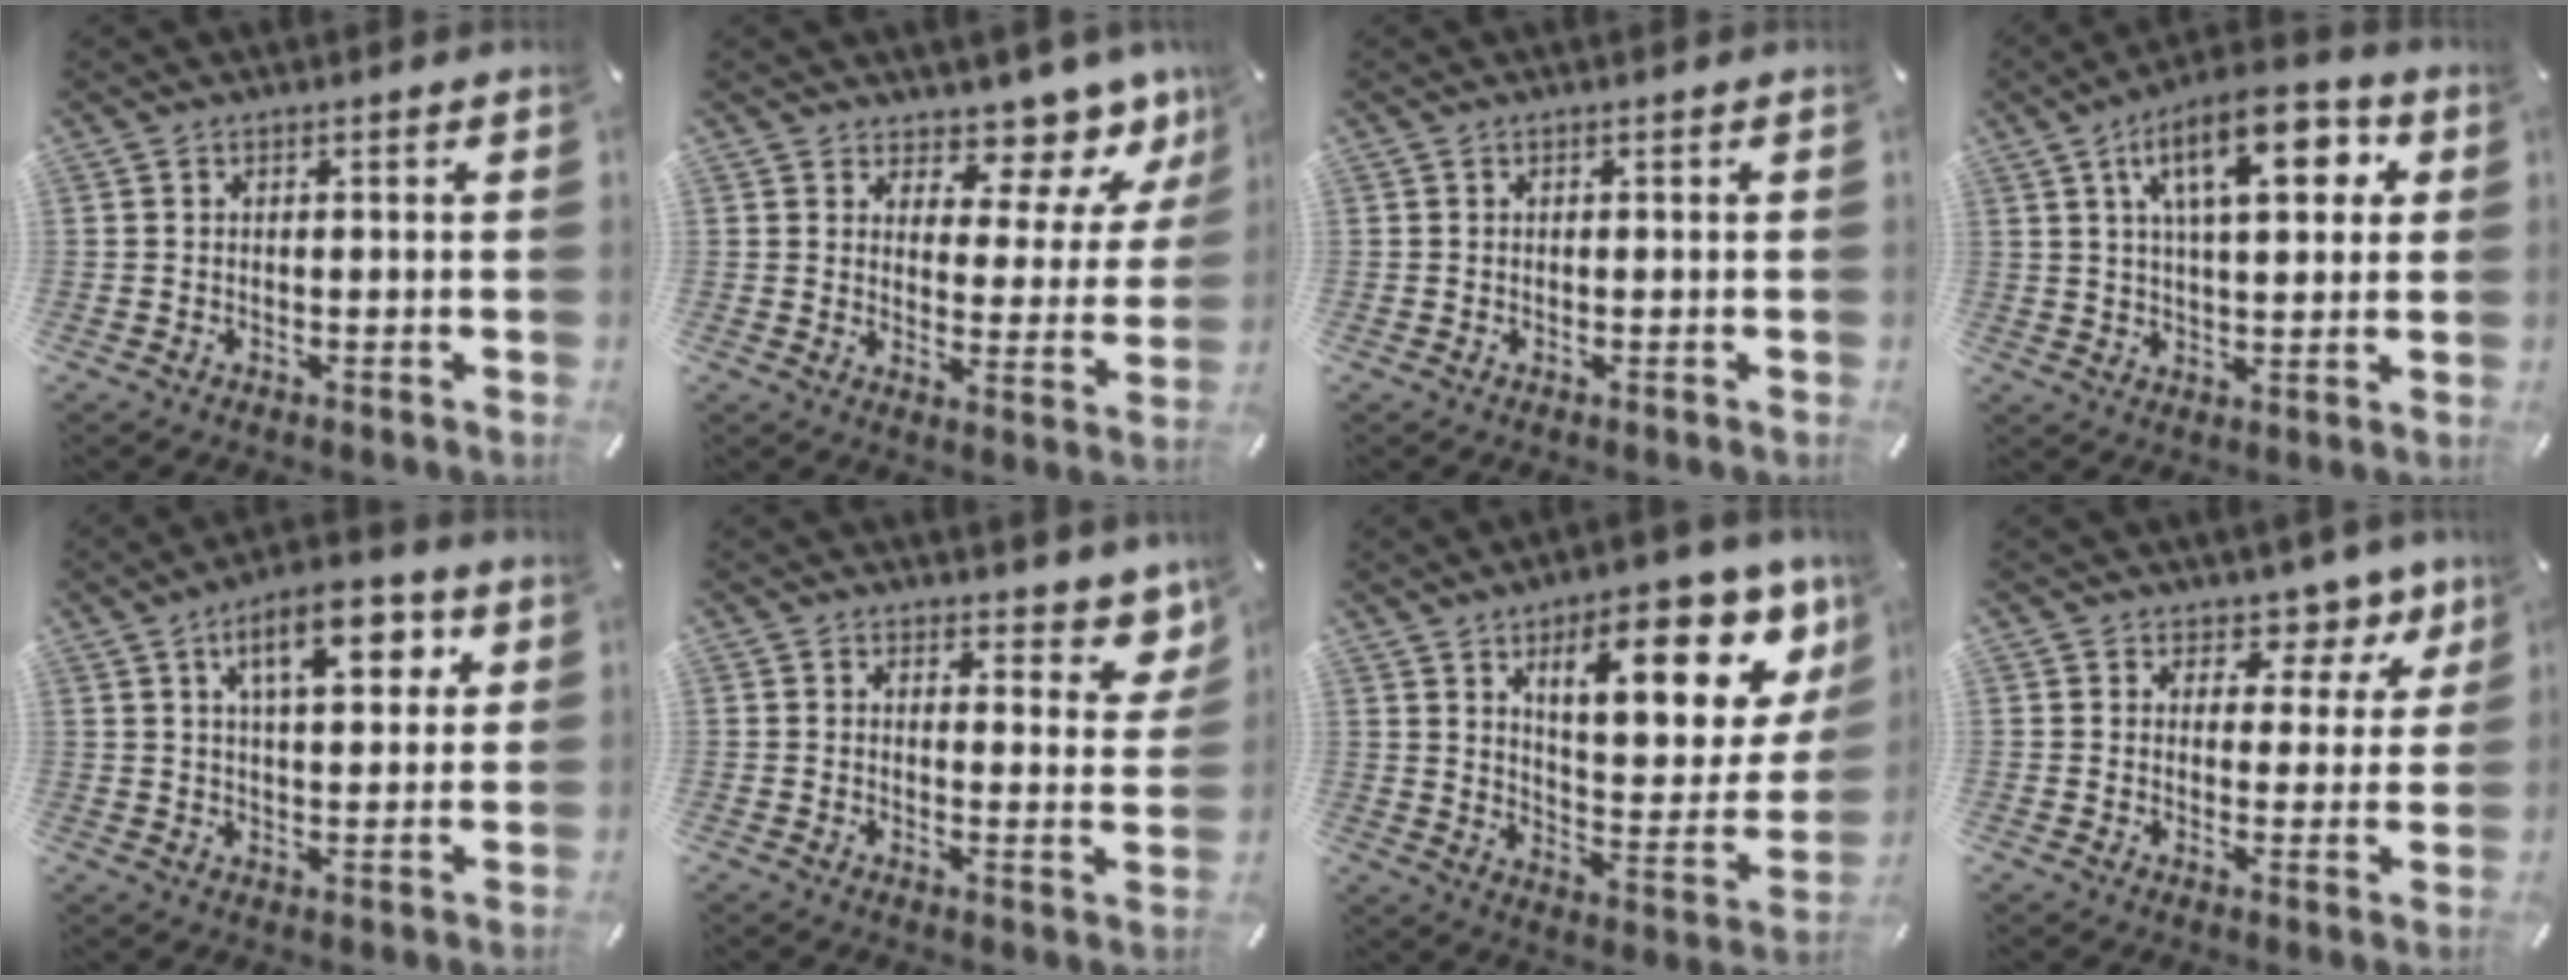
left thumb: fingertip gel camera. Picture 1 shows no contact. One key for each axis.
{"total": 9.1, "fx": 7.9, "fy": 3.8, "fz": 2.7, "tx": -0.027, "ty": -0.083, "tz": 0.136}
{"total": 0.0}
{"total": 16.0, "fx": 6.5, "fy": 6.9, "fz": 12.9, "tx": -0.198, "ty": -0.008, "tz": 0.103}
{"total": 12.9, "fx": 5.8, "fy": 5.9, "fz": 9.9, "tx": -0.145, "ty": -0.008, "tz": 0.093}
{"total": 6.8, "fx": 5.3, "fy": 3.4, "fz": 2.5, "tx": -0.011, "ty": -0.044, "tz": 0.092}
{"total": 20.5, "fx": 11.5, "fy": 8.0, "fz": 15.1, "tx": -0.202, "ty": -0.074, "tz": 0.179}
{"total": 7.0, "fx": 5.4, "fy": 4.0, "fz": 2.0, "tx": -0.012, "ty": -0.051, "tz": 0.090}